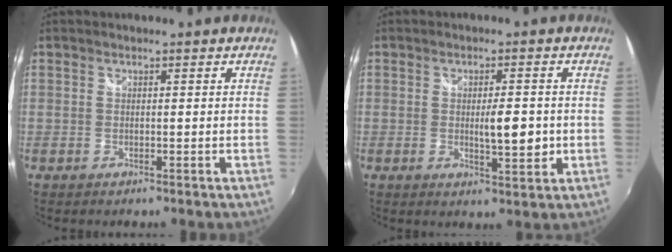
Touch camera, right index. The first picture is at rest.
{"total": 5.8, "force": [-0.5, 1.7, 5.5], "torque": [-0.084, -0.009, -0.003]}